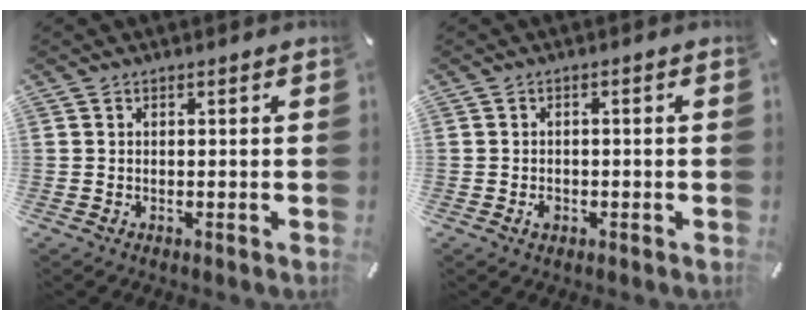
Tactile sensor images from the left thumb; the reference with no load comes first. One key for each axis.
{"total": 2.0, "fx": -0.8, "fy": 1.3, "fz": 1.4, "tx": -0.024, "ty": 0.005, "tz": -0.015}